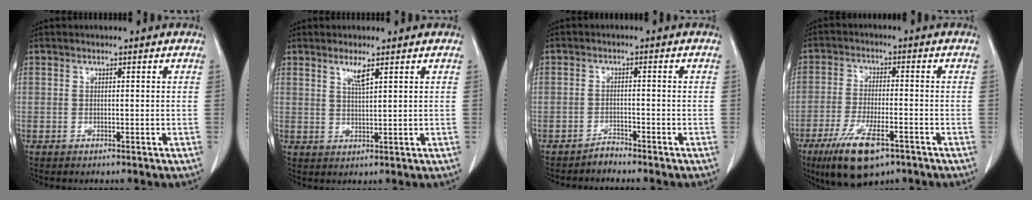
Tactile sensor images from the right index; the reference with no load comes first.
{"total": 2.7, "force": [1.6, 0.0, 2.1], "torque": [-0.045, -0.003, 0.034]}
{"total": 1.6, "force": [-1.6, 0.2, -0.2], "torque": [0.010, -0.001, -0.027]}
{"total": 11.0, "force": [-6.5, 3.2, 8.2], "torque": [-0.154, -0.020, -0.107]}